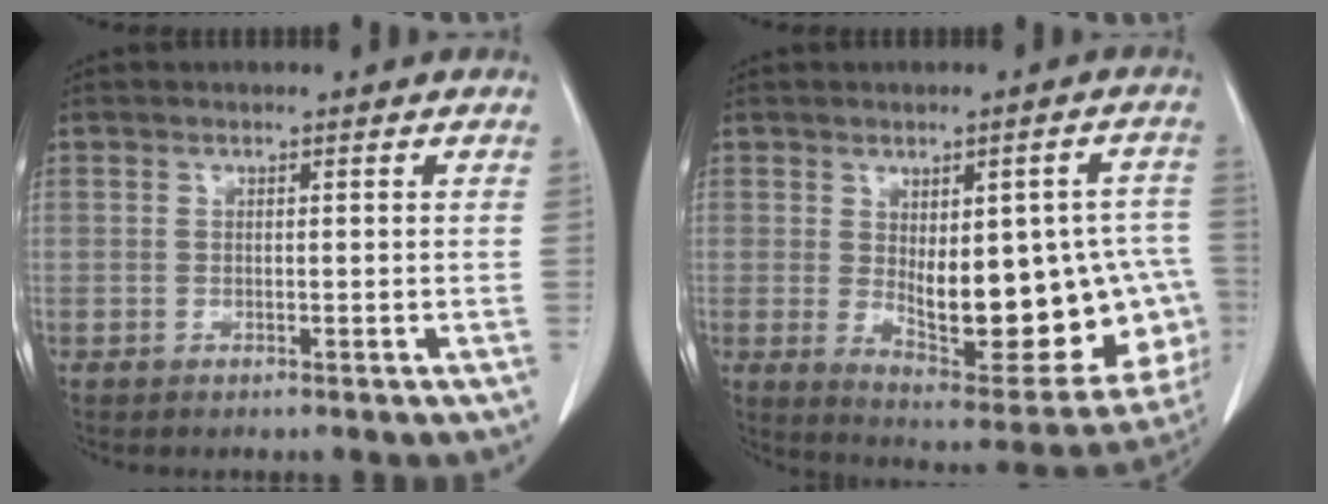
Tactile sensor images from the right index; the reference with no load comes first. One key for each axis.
{"total": 20.8, "fx": -2.1, "fy": 8.1, "fz": 19.1, "tx": -0.195, "ty": 0.012, "tz": 0.007}